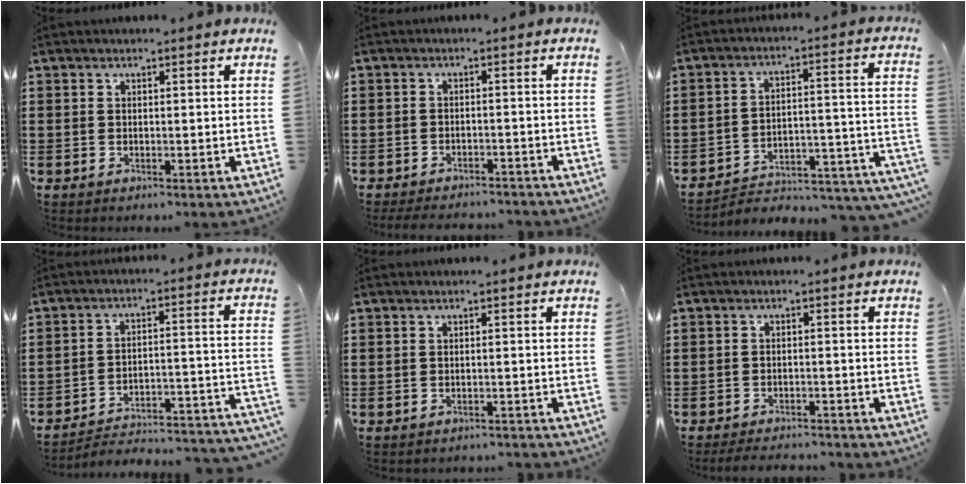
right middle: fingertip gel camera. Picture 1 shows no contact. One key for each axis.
{"total": 2.8, "fx": -2.8, "fy": 0.3, "fz": -0.1, "tx": -0.003, "ty": -0.003, "tz": -0.060}
{"total": 2.7, "fx": -2.3, "fy": 0.9, "fz": 0.9, "tx": -0.024, "ty": -0.015, "tz": -0.057}
{"total": 2.5, "fx": -2.2, "fy": 0.3, "fz": 1.1, "tx": -0.029, "ty": -0.022, "tz": -0.055}
{"total": 0.9, "fx": -0.9, "fy": -0.1, "fz": 0.0, "tx": -0.005, "ty": -0.003, "tz": -0.018}
{"total": 2.9, "fx": -2.8, "fy": 0.3, "fz": 0.0, "tx": -0.006, "ty": -0.002, "tz": -0.060}